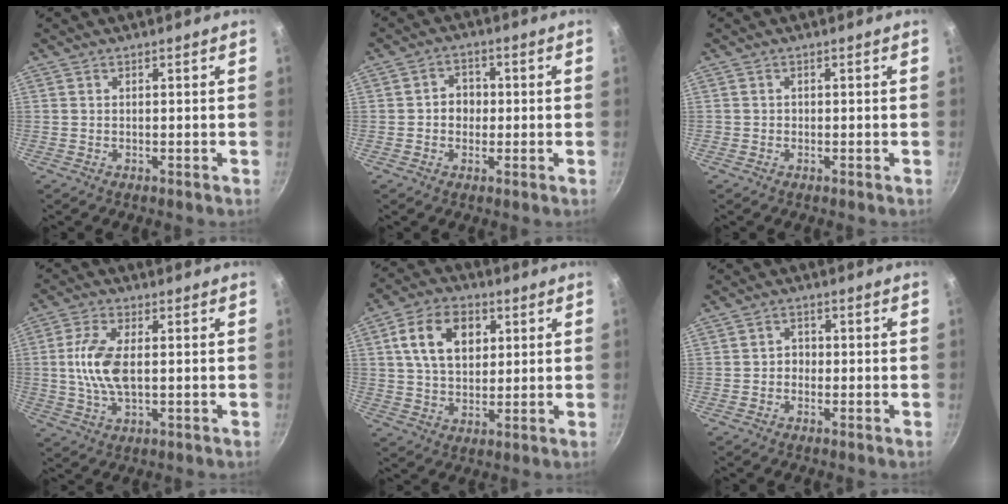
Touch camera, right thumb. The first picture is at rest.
{"total": 4.7, "force": [-0.2, 4.0, 2.3], "torque": [-0.006, 0.008, -0.008]}
{"total": 0.6, "force": [-0.1, 0.6, 0.0], "torque": [0.003, 0.002, -0.004]}
{"total": 9.4, "force": [0.5, 4.7, 8.2], "torque": [-0.165, 0.004, 0.006]}
{"total": 12.7, "force": [3.7, 8.6, 8.5], "torque": [-0.125, 0.004, 0.058]}
{"total": 2.5, "force": [-0.5, 2.2, 1.0], "torque": [0.001, 0.009, -0.011]}